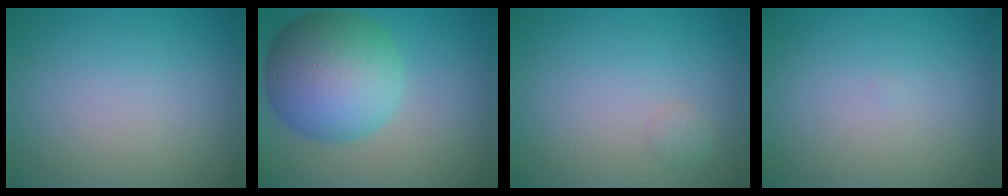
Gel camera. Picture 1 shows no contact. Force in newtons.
{"total": 10.0, "press": 10.0, "slide": 0.1}
{"total": 0.7, "press": 0.7, "slide": 0.0}
{"total": 0.0}